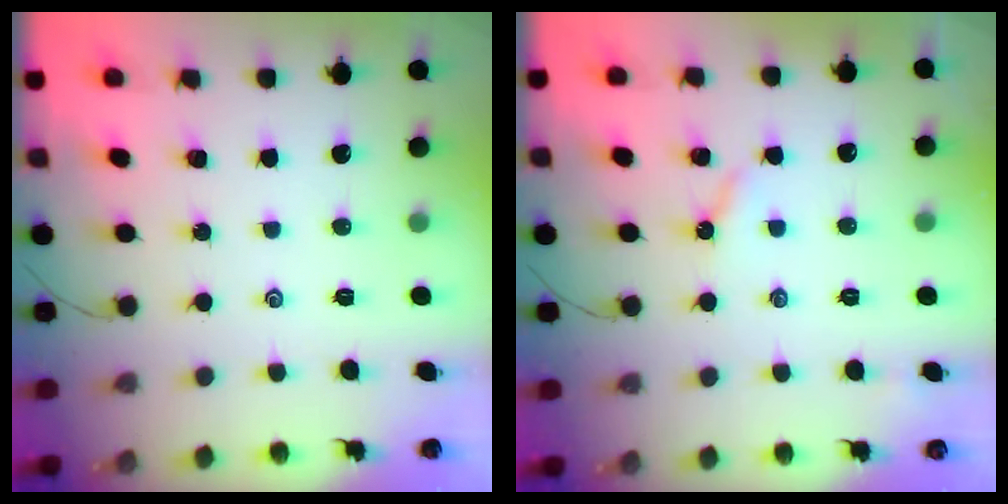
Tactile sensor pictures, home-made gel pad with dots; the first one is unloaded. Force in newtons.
{"total": 2.6, "press": 2.6, "slide": 0.3}